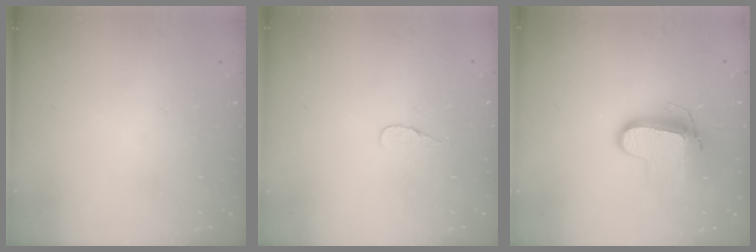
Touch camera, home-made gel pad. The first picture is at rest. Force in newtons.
{"total": 4.0, "press": 4.0, "slide": 0.4}
{"total": 10.4, "press": 10.3, "slide": 0.9}